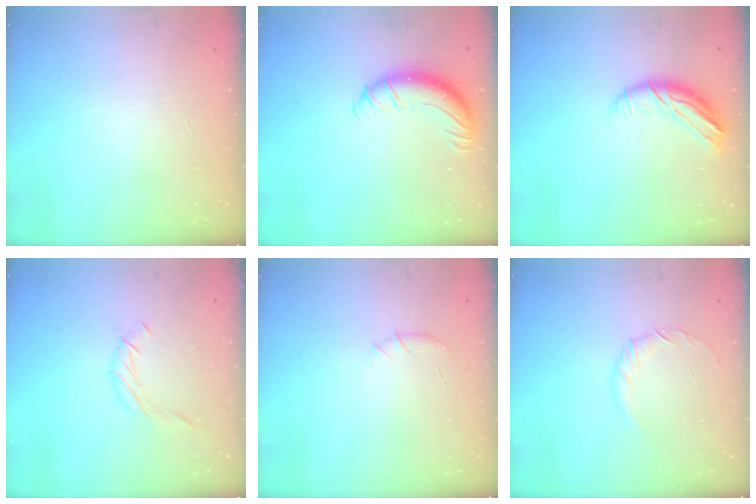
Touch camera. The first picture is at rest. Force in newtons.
{"total": 10.5, "press": 10.2, "slide": 2.3}
{"total": 9.8, "press": 9.7, "slide": 1.3}
{"total": 7.1, "press": 7.1, "slide": 1.1}
{"total": 5.7, "press": 5.6, "slide": 1.5}
{"total": 5.2, "press": 5.0, "slide": 1.3}